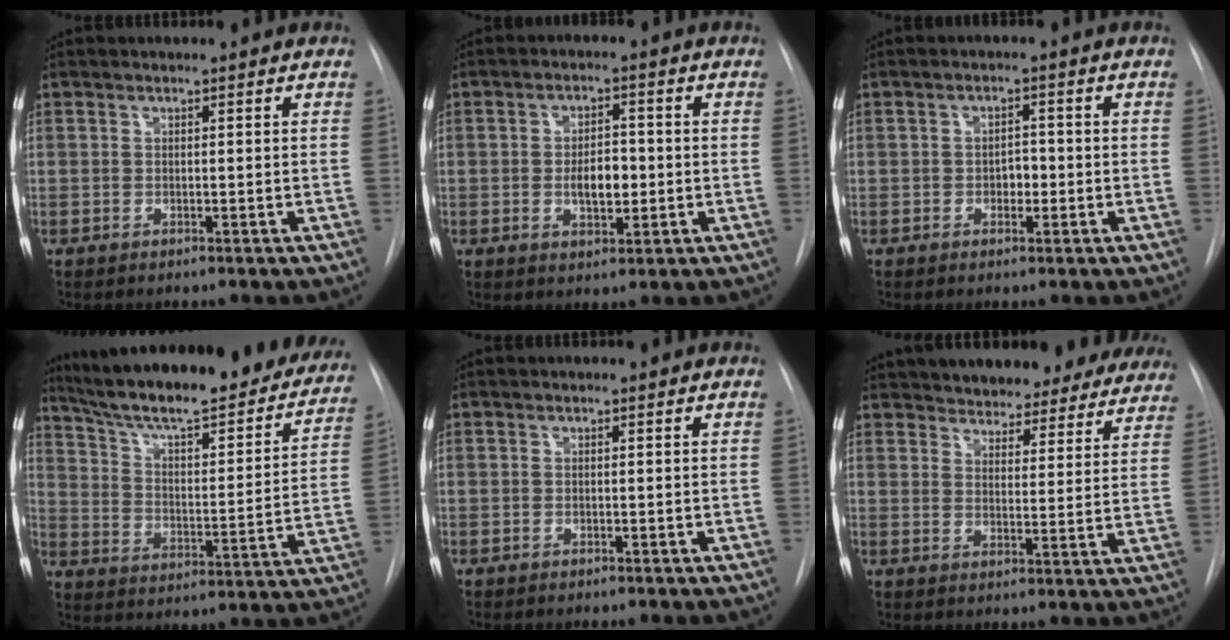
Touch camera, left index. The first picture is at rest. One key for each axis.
{"total": 5.0, "fx": -0.6, "fy": 2.4, "fz": 4.4, "tx": -0.070, "ty": 0.003, "tz": -0.005}
{"total": 2.2, "fx": -0.5, "fy": 1.4, "fz": 1.6, "tx": -0.019, "ty": 0.006, "tz": -0.007}
{"total": 30.4, "fx": 26.0, "fy": 6.1, "fz": 14.5, "tx": -0.224, "ty": -0.042, "tz": 0.346}
{"total": 0.0}
{"total": 25.7, "fx": 23.1, "fy": 8.3, "fz": 7.5, "tx": -0.126, "ty": -0.017, "tz": 0.285}